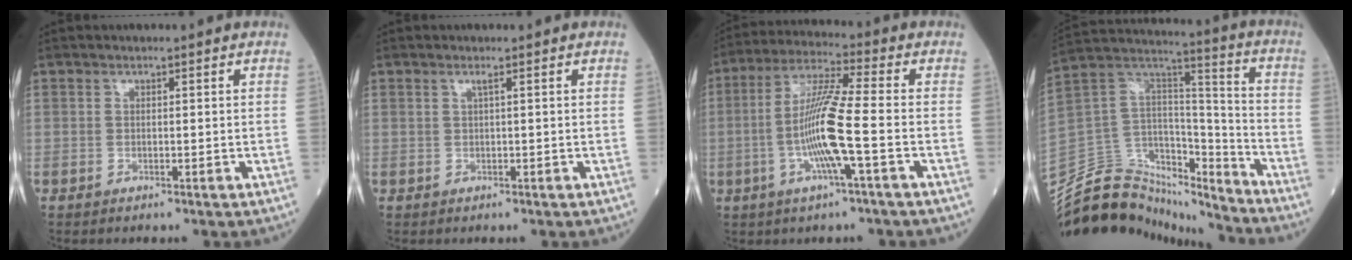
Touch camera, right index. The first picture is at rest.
{"total": 0.7, "force": [0.4, -0.2, 0.6], "torque": [-0.017, 0.002, 0.009]}
{"total": 11.0, "force": [-2.4, -0.2, 10.7], "torque": [-0.211, -0.001, -0.054]}
{"total": 21.9, "force": [-20.6, 6.0, 4.4], "torque": [-0.104, 0.073, -0.339]}